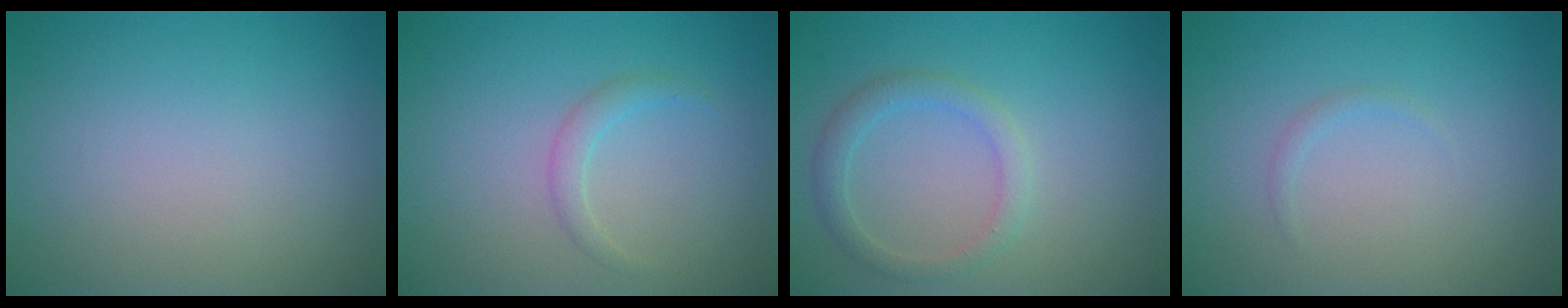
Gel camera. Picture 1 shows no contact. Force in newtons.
{"total": 1.3, "press": 1.3, "slide": 0.2}
{"total": 2.1, "press": 2.1, "slide": 0.3}
{"total": 0.5, "press": 0.5, "slide": 0.0}